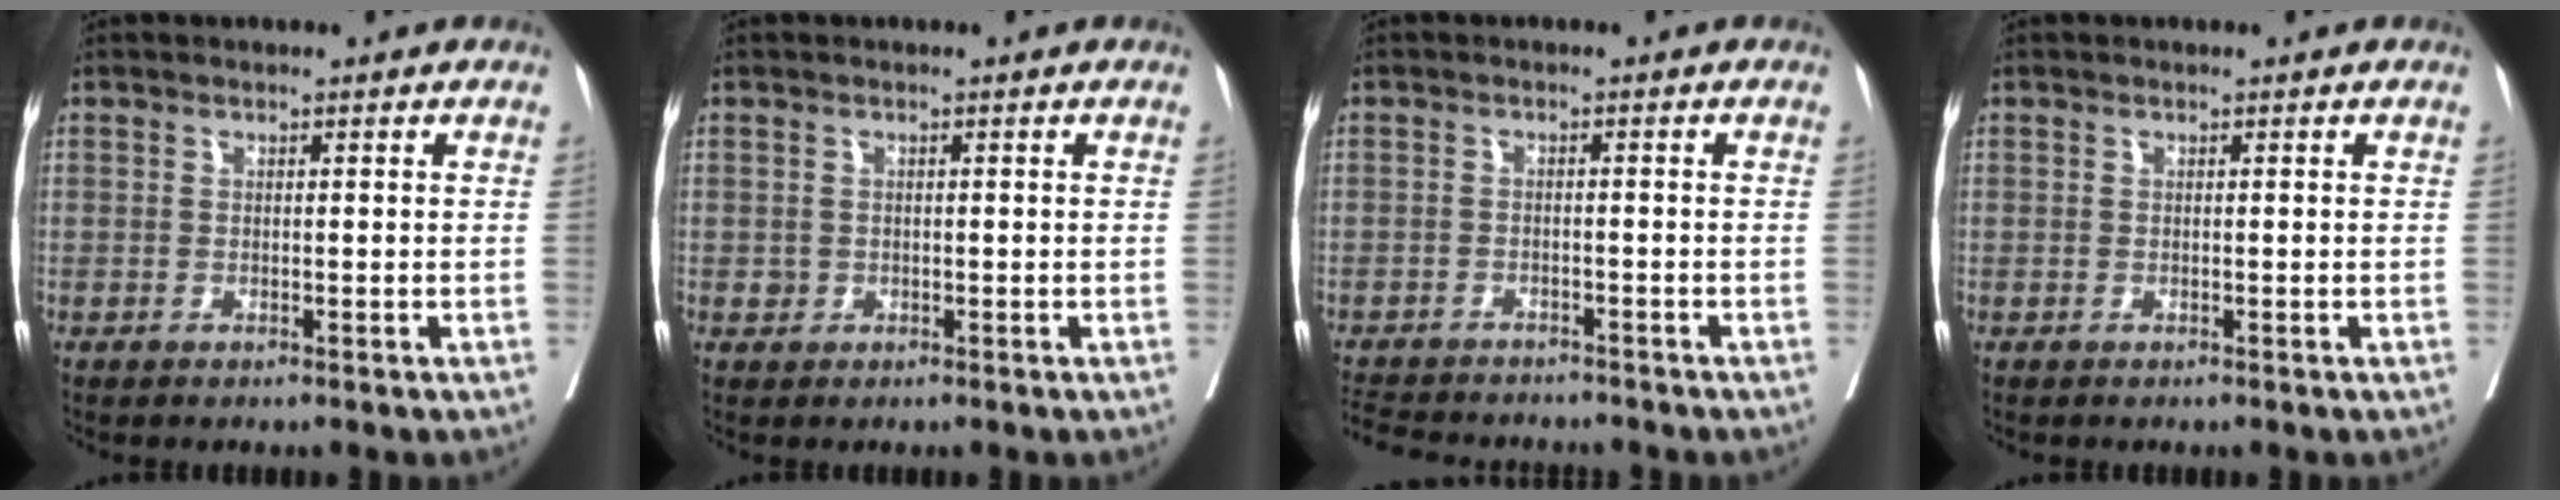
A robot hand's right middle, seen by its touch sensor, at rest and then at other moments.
{"total": 0.9, "force": [-0.2, 0.9, 0.2], "torque": [-0.001, 0.003, -0.001]}
{"total": 10.4, "force": [-9.6, 2.5, 3.2], "torque": [-0.070, -0.007, -0.132]}
{"total": 0.0}